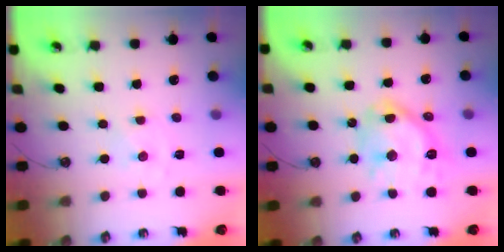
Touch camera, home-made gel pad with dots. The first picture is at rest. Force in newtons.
{"total": 15.1, "press": 15.0, "slide": 0.9}